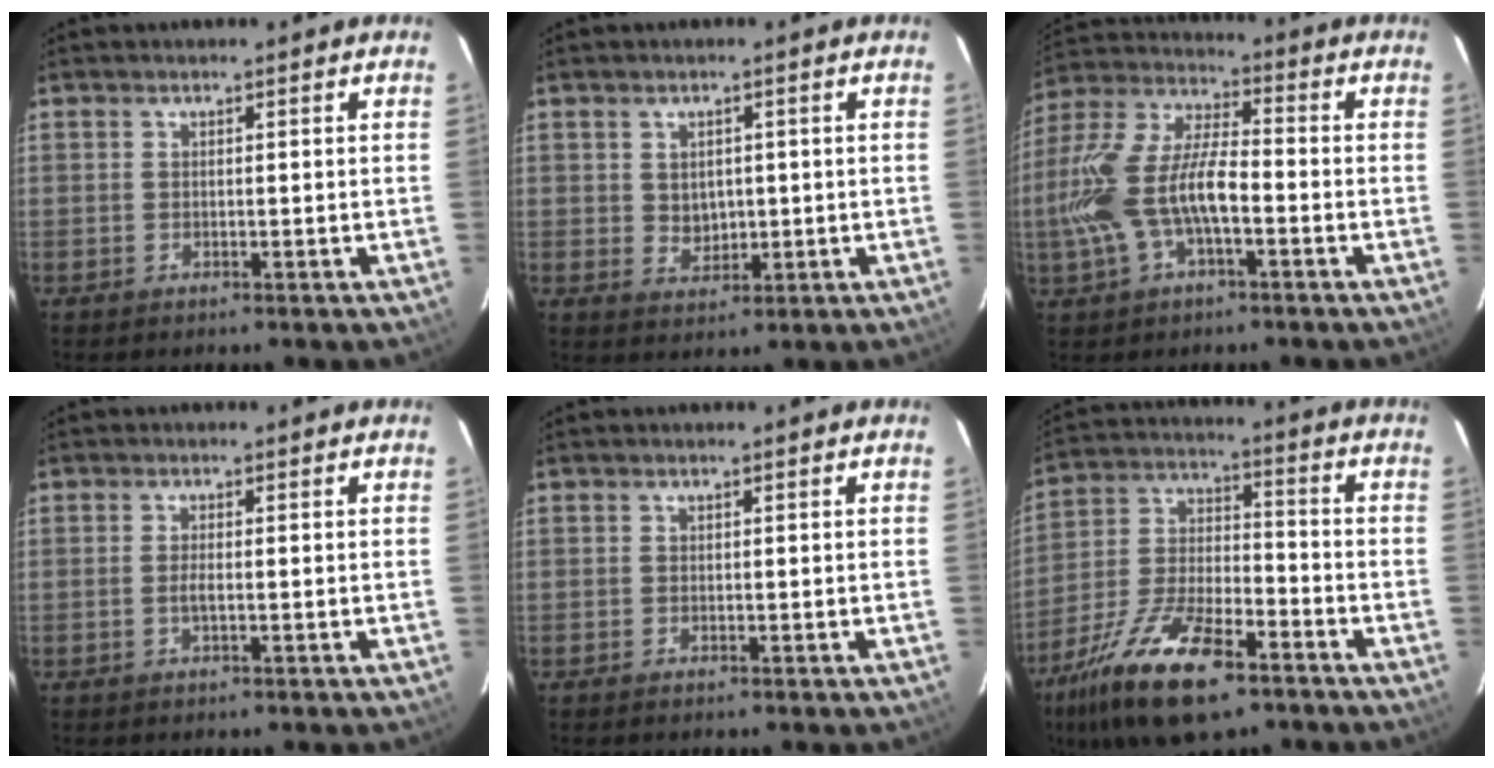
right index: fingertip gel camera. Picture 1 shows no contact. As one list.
[{"total": 3.7, "force": [0.4, 3.1, 1.9], "torque": [-0.031, 0.002, 0.016]}, {"total": 15.1, "force": [-4.0, 6.0, 13.2], "torque": [-0.279, 0.002, -0.074]}, {"total": 1.4, "force": [-0.3, 0.2, 1.4], "torque": [-0.028, 0.000, -0.004]}, {"total": 0.0}, {"total": 19.7, "force": [-12.4, 7.4, 13.4], "torque": [-0.276, -0.024, -0.227]}]